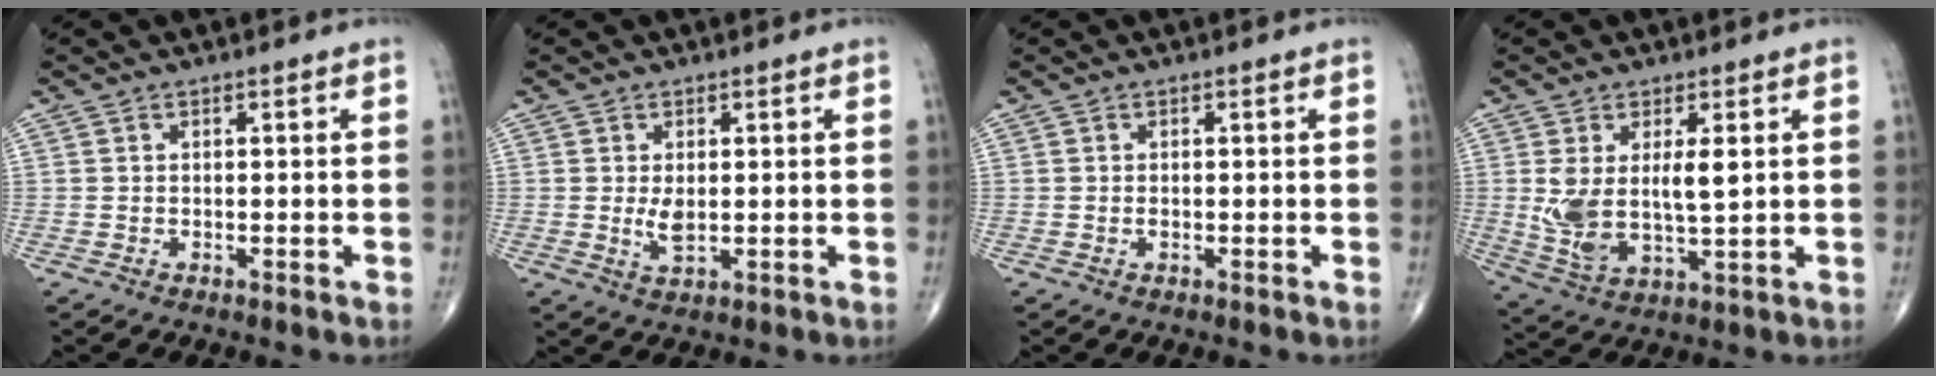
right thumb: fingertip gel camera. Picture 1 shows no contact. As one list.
[{"total": 3.1, "force": [0.2, 1.5, 2.7], "torque": [-0.051, -0.009, 0.008]}, {"total": 0.5, "force": [-0.1, 0.3, 0.4], "torque": [-0.009, -0.001, -0.002]}, {"total": 9.7, "force": [1.7, 4.1, 8.7], "torque": [-0.169, -0.018, 0.043]}]